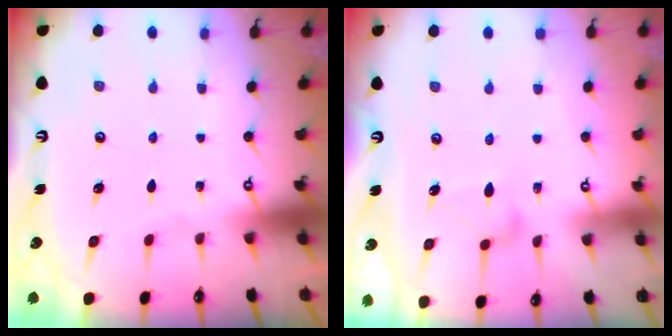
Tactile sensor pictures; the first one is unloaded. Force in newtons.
{"total": 9.8, "press": 9.8, "slide": 0.3}